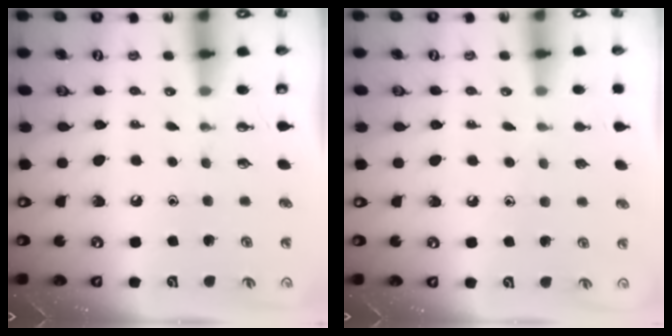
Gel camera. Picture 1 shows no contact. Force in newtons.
{"total": 5.8, "press": 5.7, "slide": 0.6}